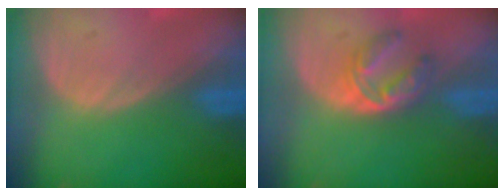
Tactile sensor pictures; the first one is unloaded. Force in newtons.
{"total": 5.1, "press": 4.7, "slide": 1.9}